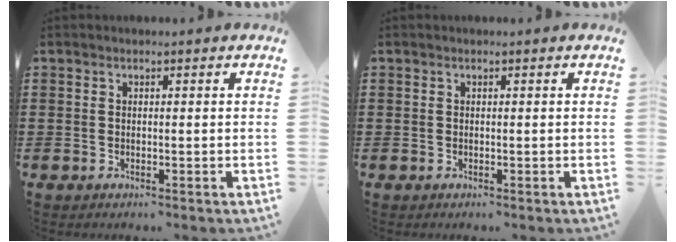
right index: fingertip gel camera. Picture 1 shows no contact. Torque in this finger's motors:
{"motor_torque": [0.00, 0.00, 0.00, 0.00]}